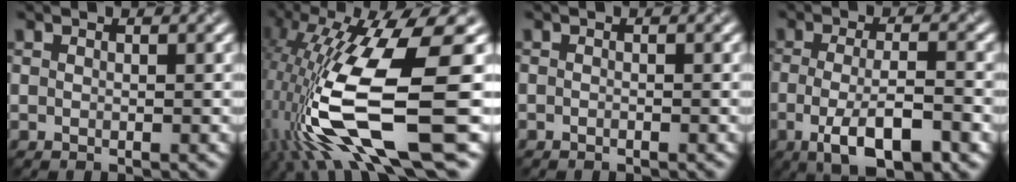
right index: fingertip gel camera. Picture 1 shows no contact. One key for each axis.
{"total": 12.8, "fx": -4.6, "fy": 3.2, "fz": 11.5, "tx": -0.242, "ty": 0.000, "tz": -0.065}
{"total": 0.7, "fx": -0.7, "fy": -0.1, "fz": 0.0, "tx": -0.006, "ty": 0.000, "tz": -0.008}
{"total": 6.1, "fx": -2.9, "fy": 1.4, "fz": 5.2, "tx": -0.091, "ty": -0.002, "tz": -0.038}